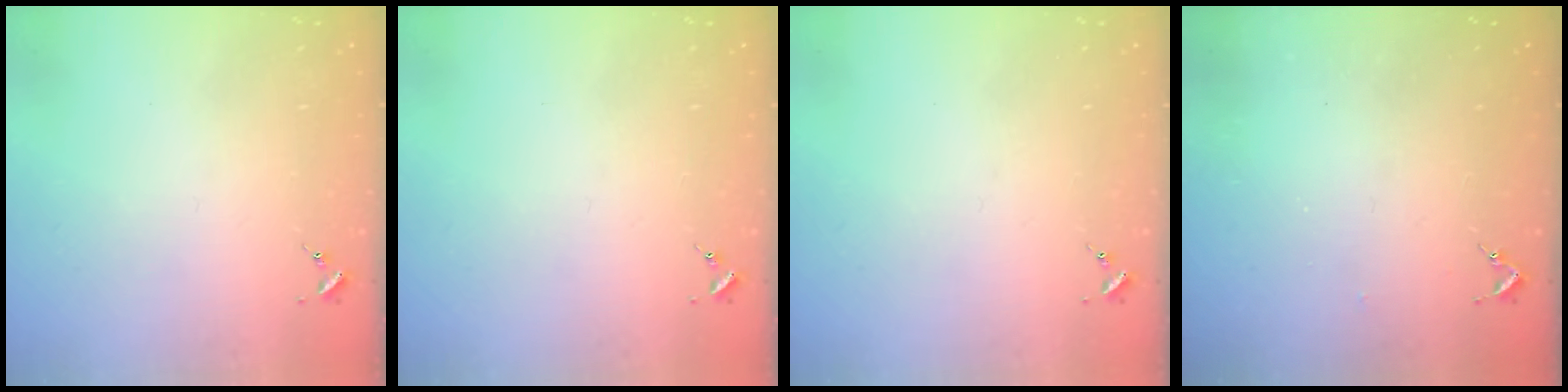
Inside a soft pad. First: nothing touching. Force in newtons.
{"total": 0.0}
{"total": 0.0}
{"total": 2.6, "press": 2.5, "slide": 0.3}